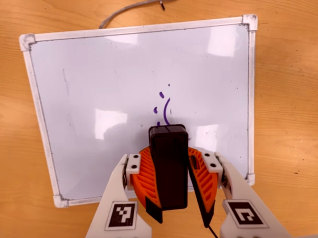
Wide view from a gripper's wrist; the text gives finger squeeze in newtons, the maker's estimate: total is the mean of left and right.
{"total": 11.7, "left": 11.9, "right": 11.5}